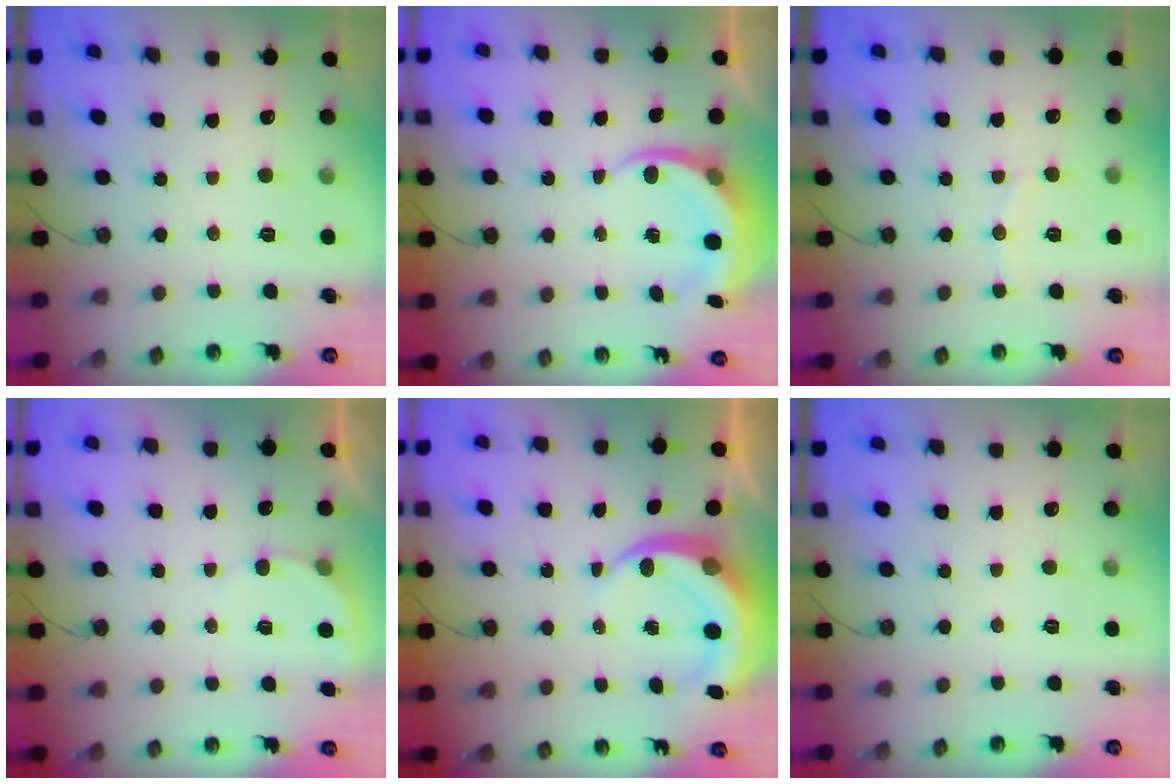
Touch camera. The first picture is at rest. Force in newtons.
{"total": 6.5, "press": 6.4, "slide": 1.0}
{"total": 4.1, "press": 4.0, "slide": 0.4}
{"total": 2.9, "press": 2.9, "slide": 0.3}
{"total": 7.3, "press": 7.2, "slide": 1.1}
{"total": 0.0}